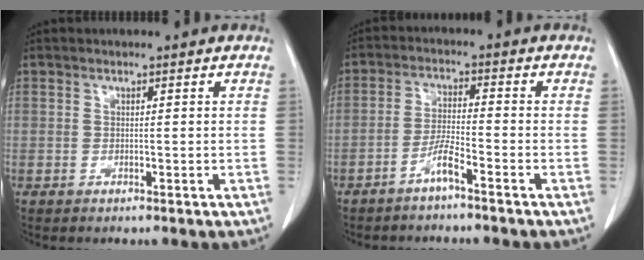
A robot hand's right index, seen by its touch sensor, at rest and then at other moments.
{"total": 3.9, "force": [-2.8, -0.2, 2.6], "torque": [-0.056, 0.003, -0.058]}